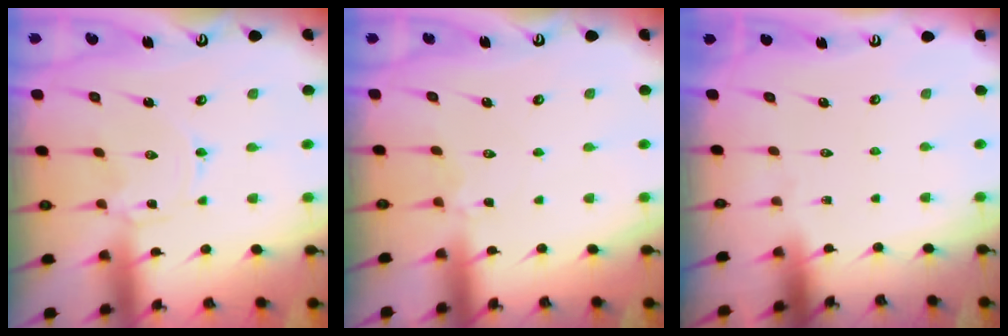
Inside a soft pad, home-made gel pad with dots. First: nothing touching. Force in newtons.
{"total": 2.8, "press": 2.7, "slide": 0.5}
{"total": 0.0}